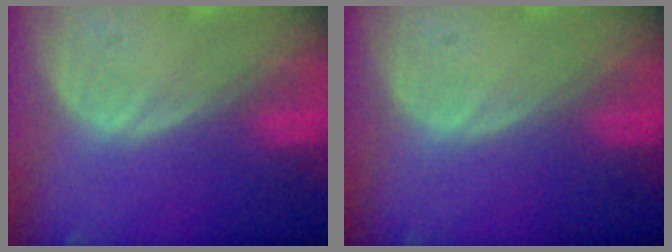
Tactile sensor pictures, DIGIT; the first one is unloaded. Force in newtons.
{"total": 0.0}